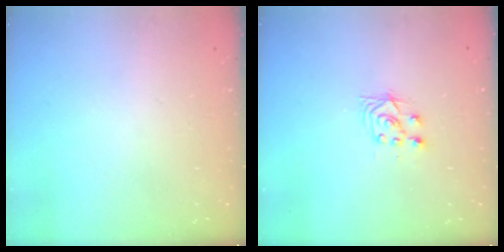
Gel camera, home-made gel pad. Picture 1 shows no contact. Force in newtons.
{"total": 4.4, "press": 4.2, "slide": 1.0}